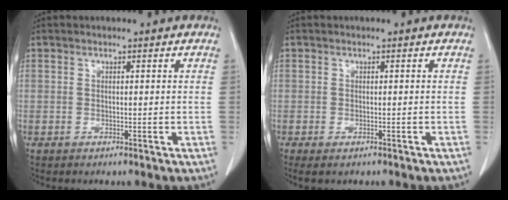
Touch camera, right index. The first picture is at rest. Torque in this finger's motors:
{"motor_torque": [0.01, -0.04, 0.15, 0.04]}